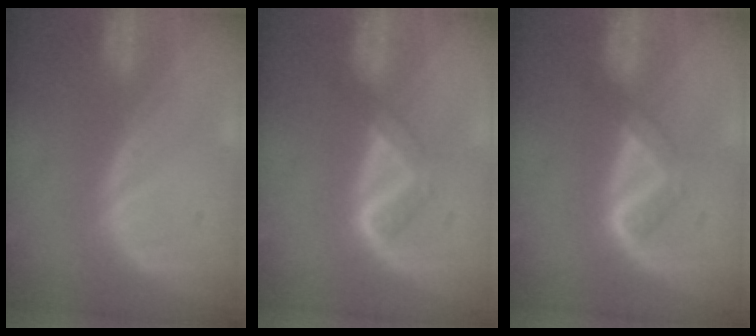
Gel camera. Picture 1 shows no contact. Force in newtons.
{"total": 3.7, "press": 3.7, "slide": 0.6}
{"total": 3.7, "press": 3.7, "slide": 0.6}